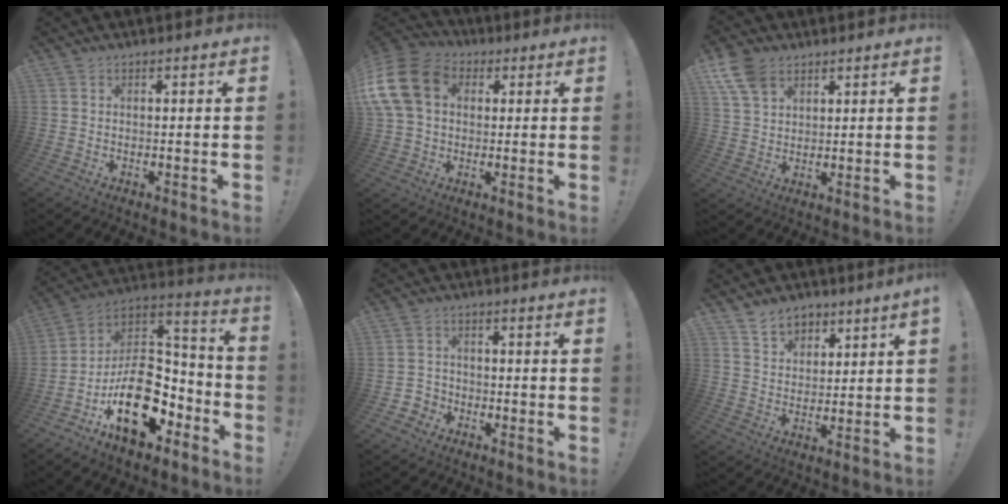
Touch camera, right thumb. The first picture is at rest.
{"total": 17.3, "force": [3.5, 13.1, 10.7], "torque": [-0.209, 0.005, 0.068]}
{"total": 9.1, "force": [5.4, 5.7, 4.6], "torque": [-0.098, -0.017, 0.108]}
{"total": 22.2, "force": [-7.7, 14.4, 15.0], "torque": [-0.230, 0.050, -0.109]}
{"total": 3.6, "force": [-1.8, 3.0, 0.9], "torque": [-0.021, 0.007, -0.033]}
{"total": 6.6, "force": [5.5, 3.2, 1.6], "torque": [-0.030, -0.037, 0.103]}